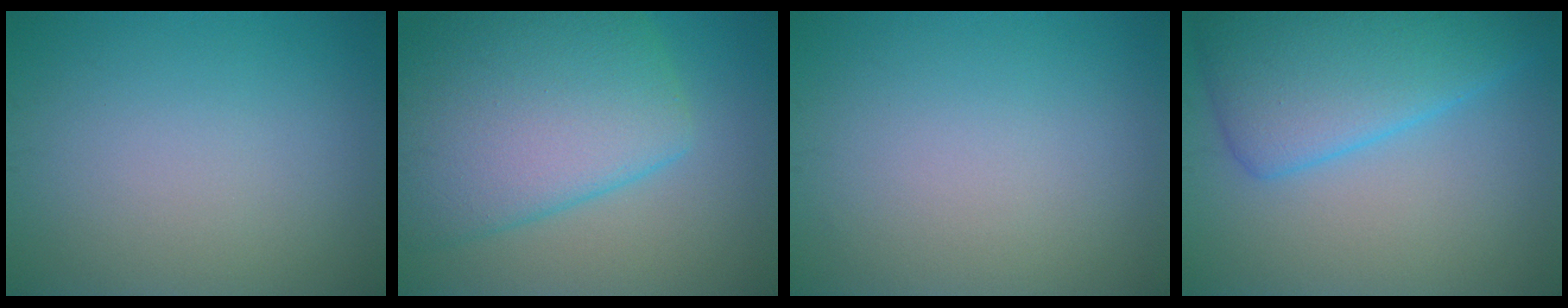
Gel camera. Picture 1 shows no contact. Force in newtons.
{"total": 10.3, "press": 10.3, "slide": 0.4}
{"total": 0.0}
{"total": 7.5, "press": 7.5, "slide": 0.3}